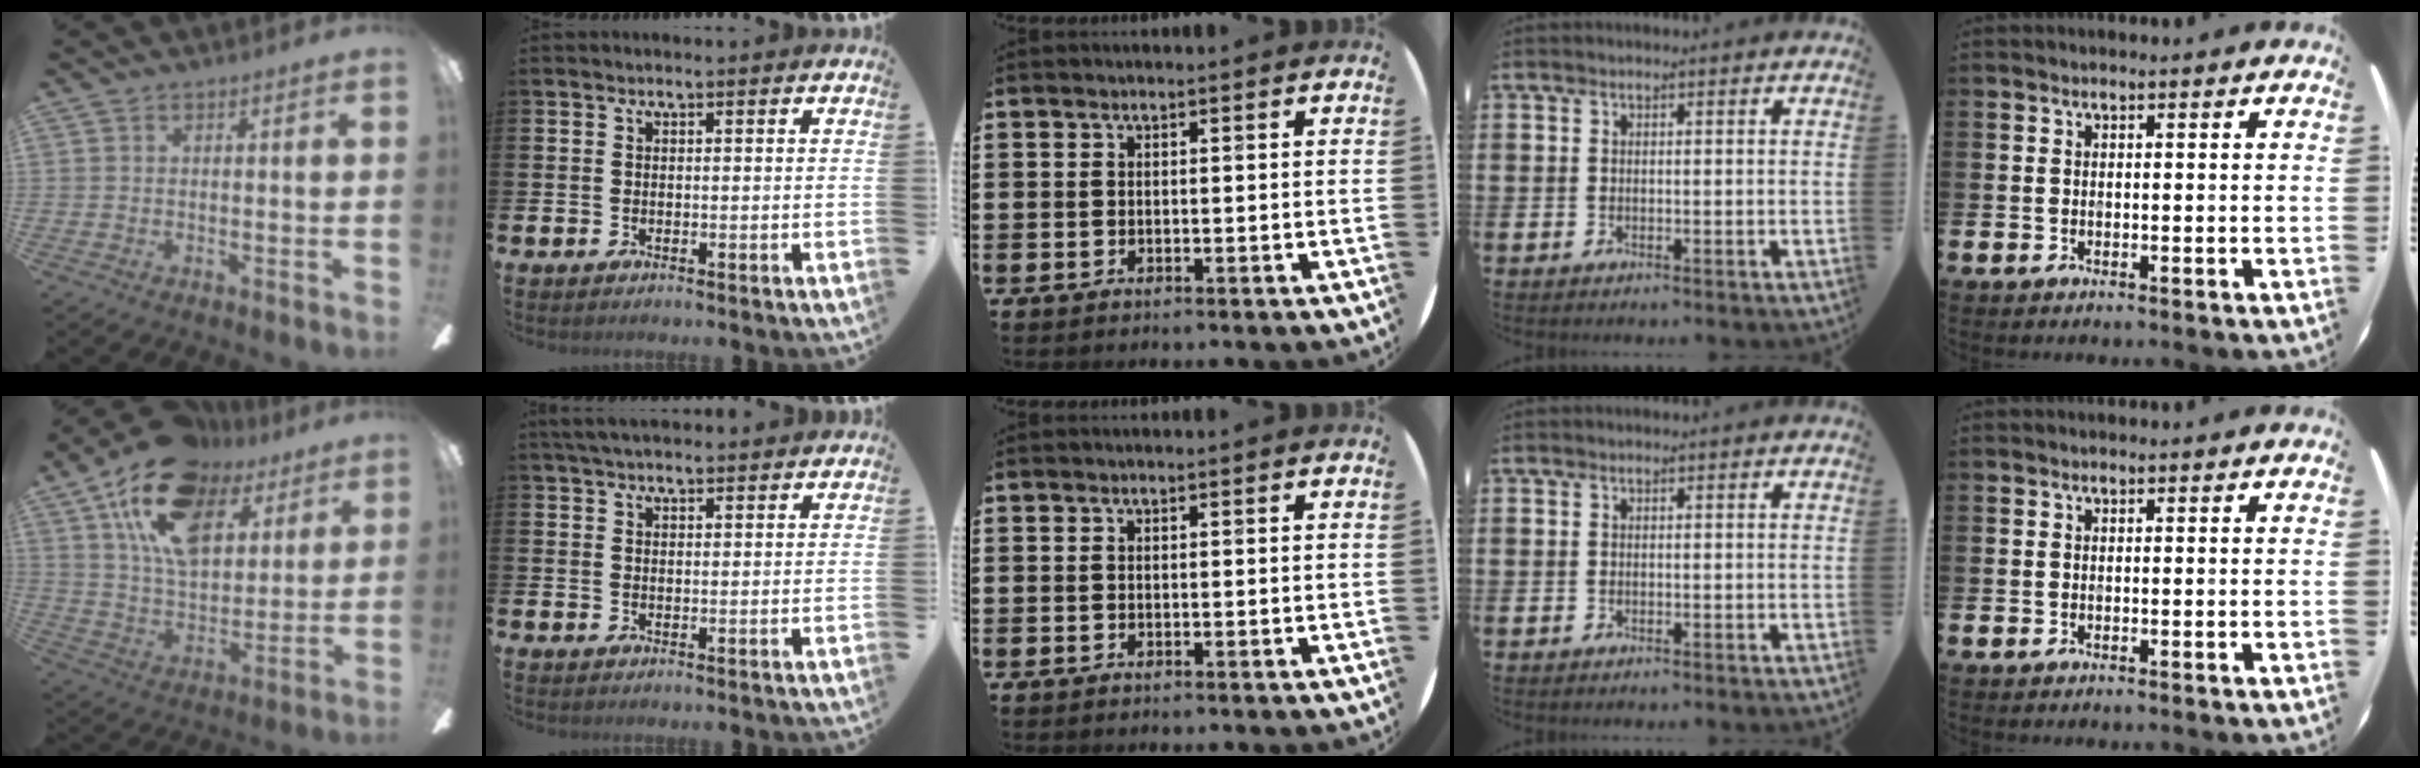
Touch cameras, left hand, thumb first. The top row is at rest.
{"thumb": {"total": 19.9, "force": [11.5, 11.0, 12.0], "torque": [-0.227, -0.046, 0.205]}, "index": {"total": 3.6, "force": [3.4, 0.8, 1.1], "torque": [-0.026, -0.007, 0.063]}}